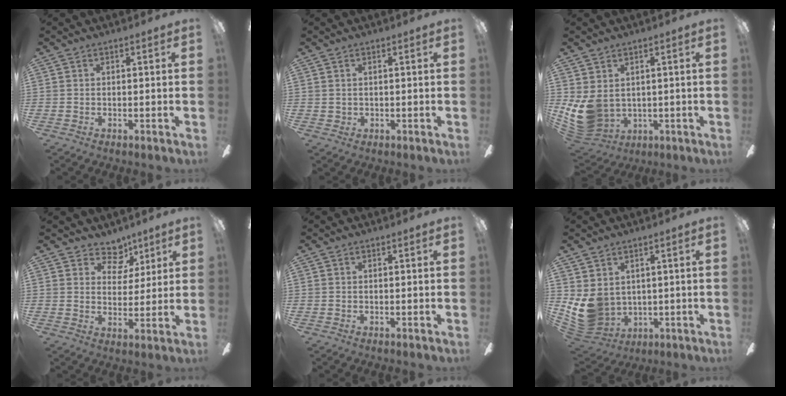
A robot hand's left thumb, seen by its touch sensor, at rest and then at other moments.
{"total": 0.7, "force": [-0.3, 0.5, 0.3], "torque": [-0.007, 0.004, -0.008]}
{"total": 8.8, "force": [-0.3, 7.0, 5.3], "torque": [-0.143, -0.012, 0.001]}
{"total": 8.2, "force": [5.3, 5.6, 2.6], "torque": [-0.026, -0.033, 0.095]}
{"total": 0.0}
{"total": 9.2, "force": [0.5, 8.0, 4.5], "torque": [-0.131, -0.020, 0.015]}